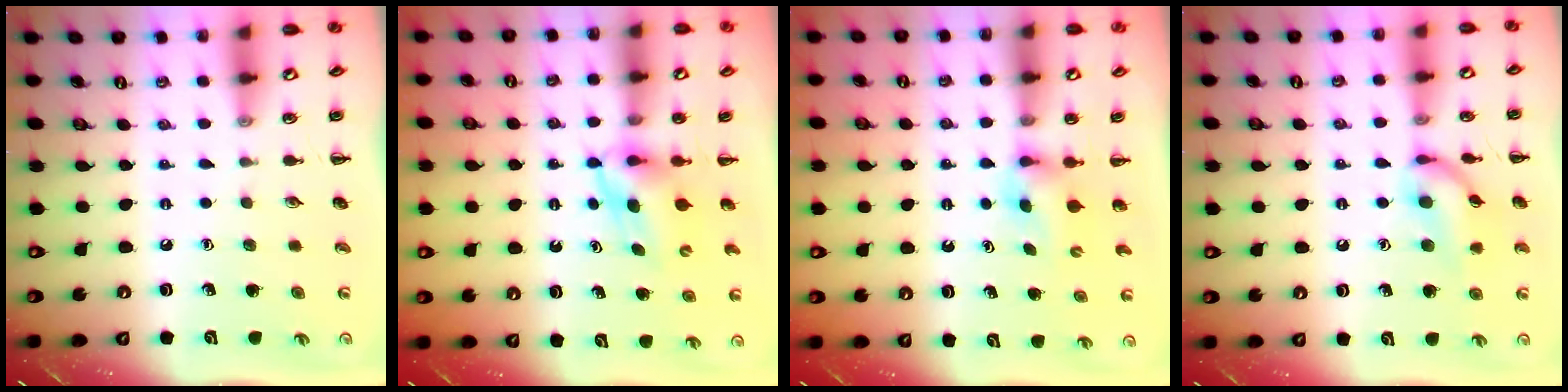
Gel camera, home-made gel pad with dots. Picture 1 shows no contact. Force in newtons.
{"total": 5.1, "press": 5.1, "slide": 0.5}
{"total": 2.5, "press": 2.2, "slide": 1.2}
{"total": 13.0, "press": 13.0, "slide": 0.9}